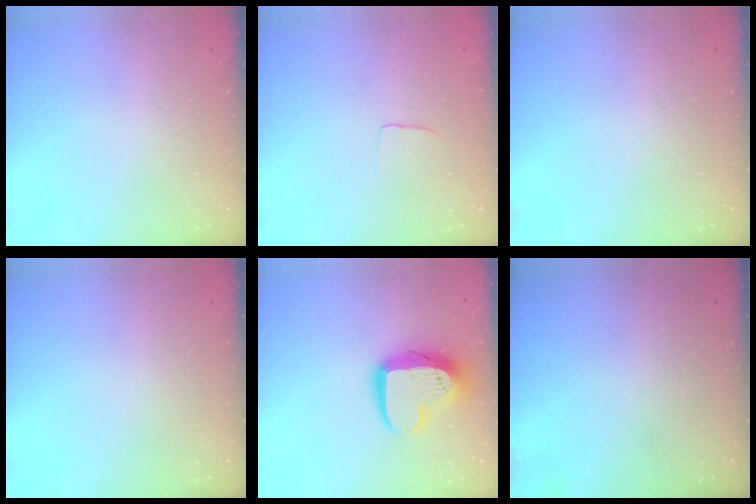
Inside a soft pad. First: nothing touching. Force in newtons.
{"total": 2.7, "press": 2.7, "slide": 0.2}
{"total": 0.0}
{"total": 0.0}
{"total": 14.3, "press": 14.3, "slide": 1.2}
{"total": 0.0}